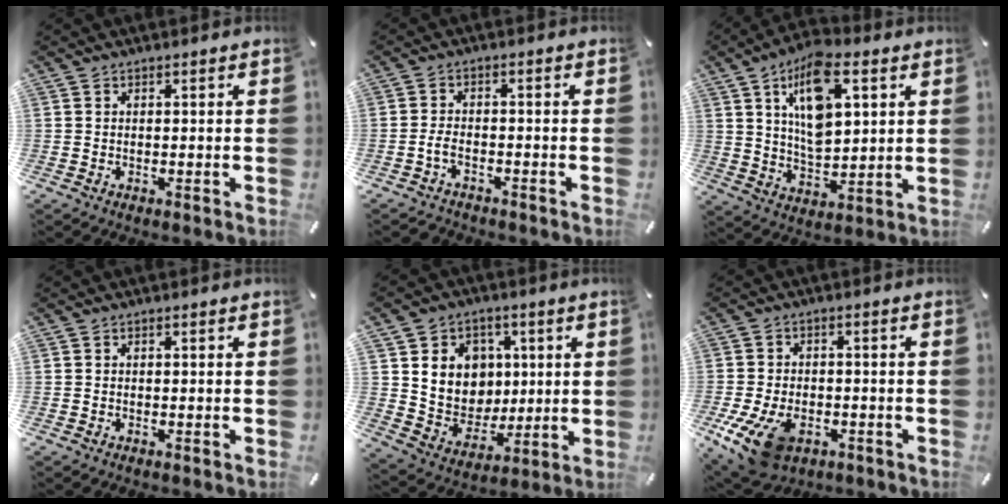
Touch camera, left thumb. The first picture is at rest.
{"total": 3.1, "force": [-2.0, 1.6, 1.8], "torque": [-0.047, 0.006, -0.041]}
{"total": 15.0, "force": [6.3, 8.0, 11.0], "torque": [-0.195, -0.012, 0.109]}
{"total": 0.0}
{"total": 11.0, "force": [2.8, 10.4, 2.3], "torque": [-0.039, -0.027, 0.063]}
{"total": 11.4, "force": [-5.2, 7.5, 7.0], "torque": [-0.143, 0.017, -0.090]}